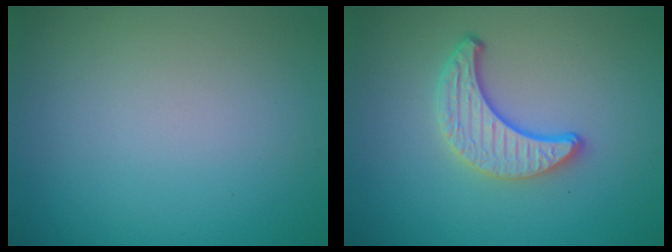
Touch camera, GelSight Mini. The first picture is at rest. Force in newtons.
{"total": 3.6, "press": 3.1, "slide": 1.8}